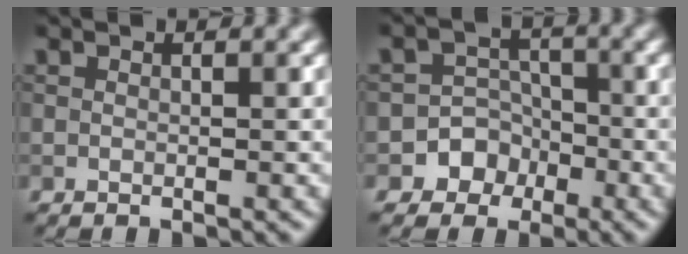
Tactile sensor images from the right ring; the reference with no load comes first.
{"total": 4.9, "force": [-2.5, 4.2, 0.4], "torque": [0.032, 0.004, -0.062]}